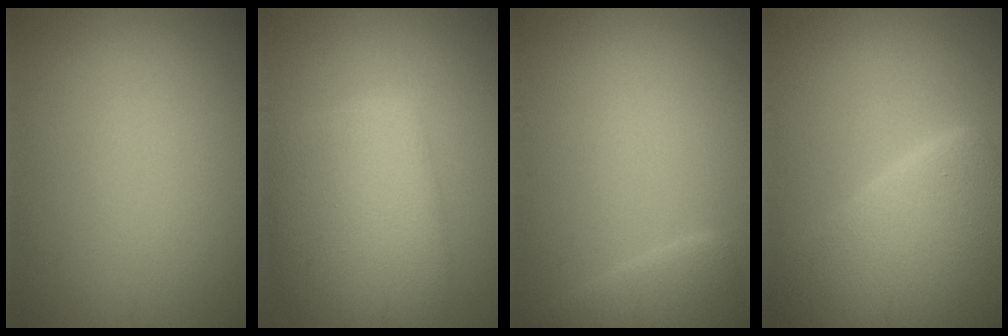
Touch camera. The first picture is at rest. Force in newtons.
{"total": 7.0, "press": 7.0, "slide": 0.2}
{"total": 2.6, "press": 2.6, "slide": 0.3}
{"total": 9.8, "press": 9.8, "slide": 1.0}